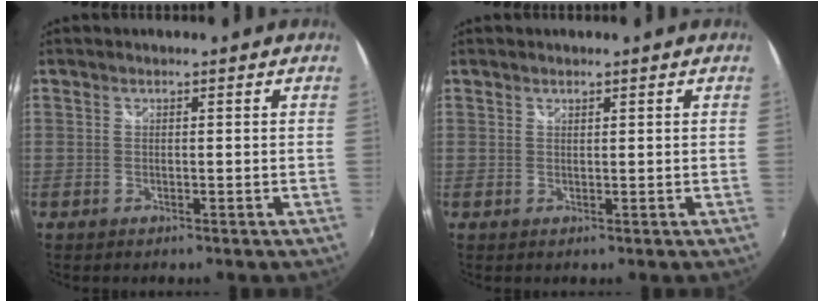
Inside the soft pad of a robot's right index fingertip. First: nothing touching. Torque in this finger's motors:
{"motor_torque": [-0.03, 0.13, -0.05, 0.00]}